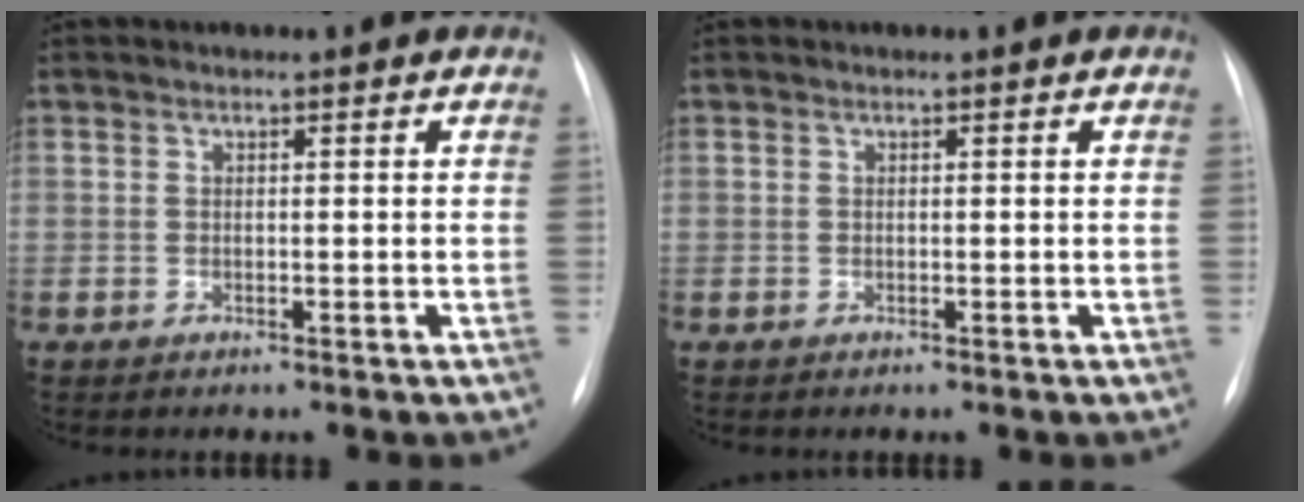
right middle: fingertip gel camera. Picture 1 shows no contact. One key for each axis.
{"total": 0.0}